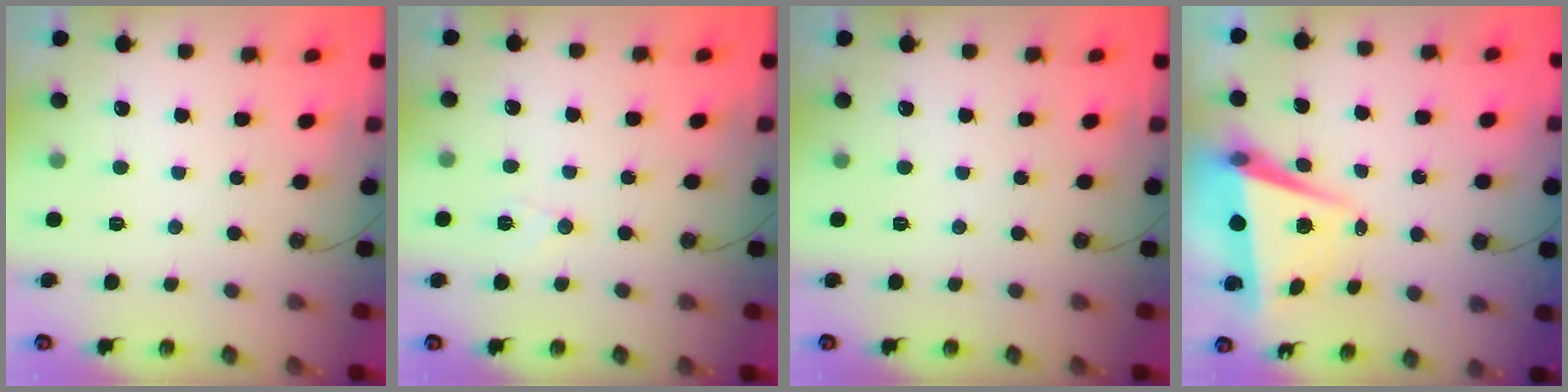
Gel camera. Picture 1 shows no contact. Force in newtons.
{"total": 5.9, "press": 5.8, "slide": 1.1}
{"total": 0.0}
{"total": 6.6, "press": 6.5, "slide": 1.2}